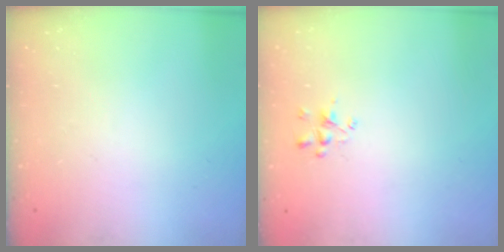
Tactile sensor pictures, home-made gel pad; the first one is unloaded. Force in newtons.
{"total": 1.2, "press": 1.1, "slide": 0.5}